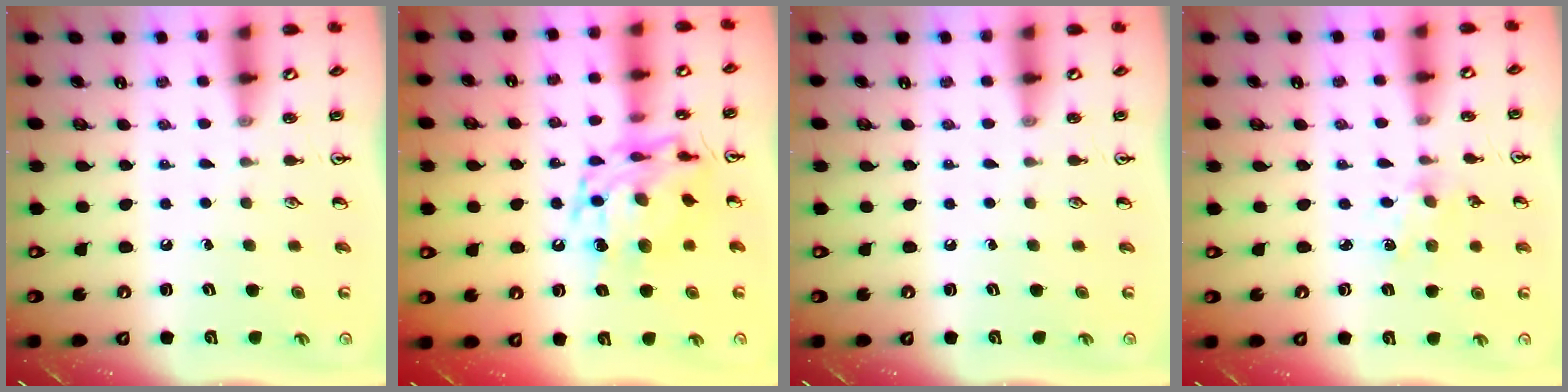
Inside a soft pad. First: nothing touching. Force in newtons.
{"total": 14.2, "press": 14.2, "slide": 1.1}
{"total": 0.0}
{"total": 3.2, "press": 3.2, "slide": 0.4}